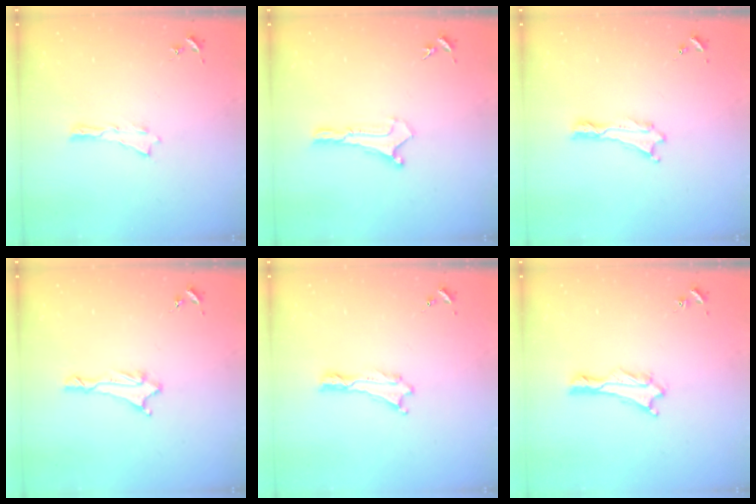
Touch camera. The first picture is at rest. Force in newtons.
{"total": 0.0}
{"total": 0.0}
{"total": 1.7, "press": 1.6, "slide": 0.5}
{"total": 0.0}
{"total": 1.9, "press": 1.9, "slide": 0.1}